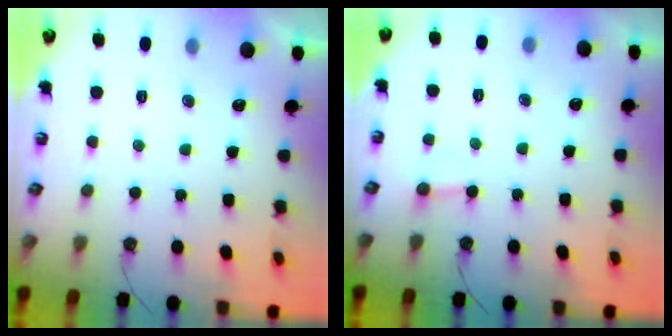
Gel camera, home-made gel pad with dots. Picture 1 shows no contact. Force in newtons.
{"total": 2.0, "press": 2.0, "slide": 0.0}